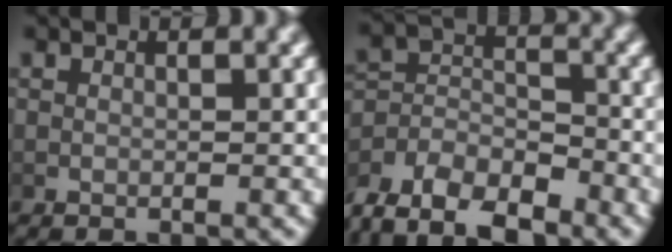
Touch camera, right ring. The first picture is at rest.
{"total": 7.6, "force": [-4.0, 5.2, 3.9], "torque": [-0.094, -0.035, -0.062]}